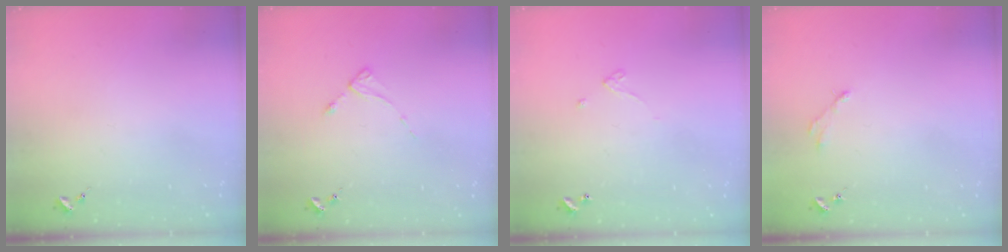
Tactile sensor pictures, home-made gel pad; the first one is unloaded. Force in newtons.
{"total": 2.6, "press": 2.6, "slide": 0.3}
{"total": 2.6, "press": 2.6, "slide": 0.2}
{"total": 2.5, "press": 2.5, "slide": 0.3}